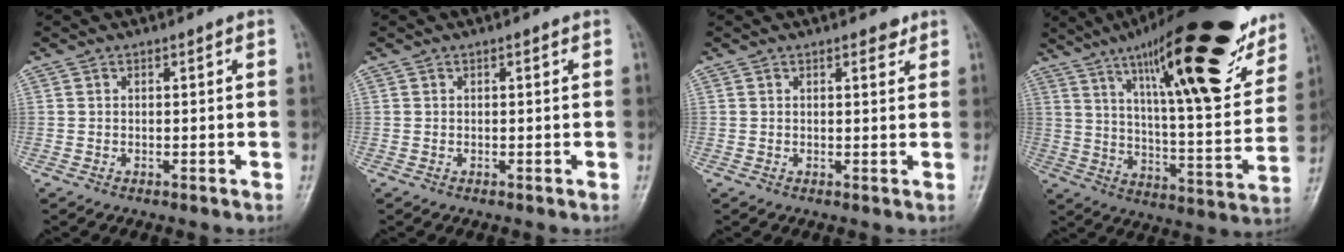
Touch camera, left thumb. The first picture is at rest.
{"total": 0.0}
{"total": 2.0, "force": [1.4, 0.8, 1.1], "torque": [-0.007, -0.007, 0.017]}
{"total": 31.5, "force": [18.5, 8.2, 24.2], "torque": [-0.333, -0.043, 0.286]}